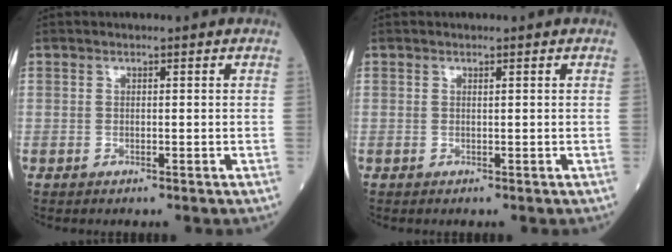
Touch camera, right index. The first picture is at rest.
{"total": 0.0}